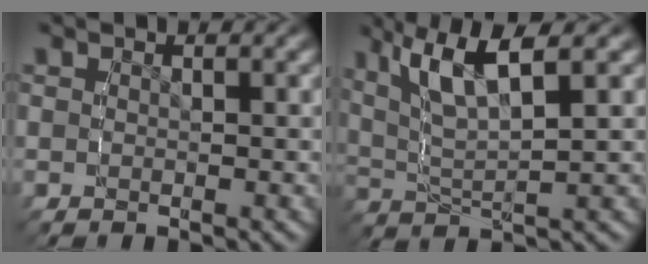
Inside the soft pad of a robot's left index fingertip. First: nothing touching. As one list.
[{"total": 6.2, "force": [3.1, 2.5, 4.7], "torque": [-0.105, -0.001, 0.058]}]